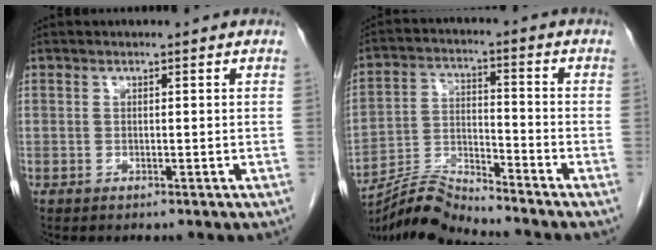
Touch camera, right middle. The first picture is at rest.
{"total": 7.5, "force": [-7.4, -1.1, 0.8], "torque": [-0.024, 0.003, -0.139]}